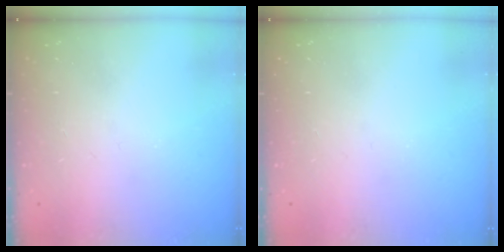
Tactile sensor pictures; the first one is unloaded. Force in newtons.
{"total": 0.0}